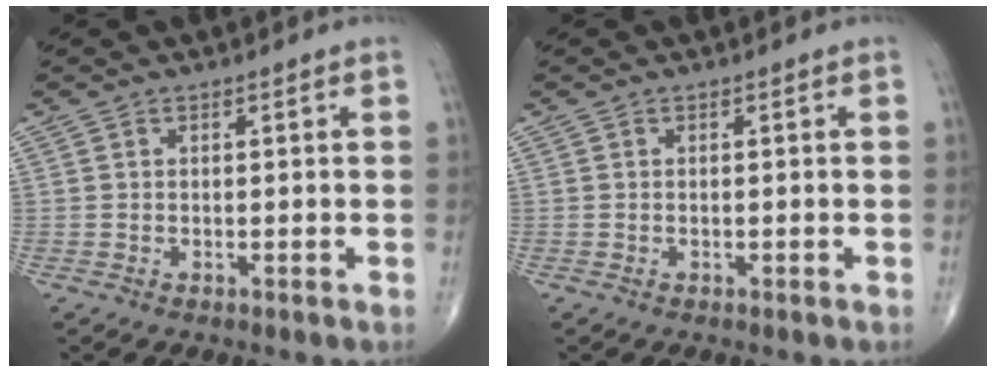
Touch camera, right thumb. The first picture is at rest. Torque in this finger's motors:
{"motor_torque": [-0.17, -0.27, 0.02, 0.16, -0.03]}